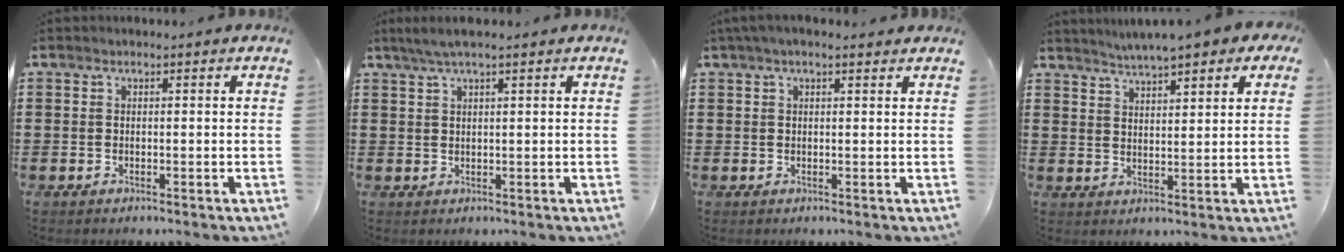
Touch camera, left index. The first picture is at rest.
{"total": 2.8, "force": [1.7, 0.1, 2.2], "torque": [-0.042, 0.002, 0.030]}
{"total": 1.9, "force": [1.2, 0.7, 1.3], "torque": [-0.027, 0.007, 0.022]}
{"total": 3.5, "force": [3.3, 0.3, 1.2], "torque": [-0.038, -0.007, 0.057]}